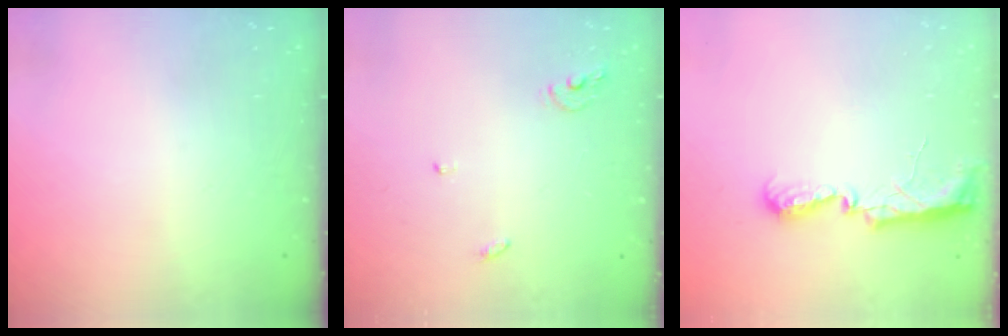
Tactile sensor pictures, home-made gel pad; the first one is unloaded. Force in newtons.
{"total": 5.2, "press": 5.2, "slide": 0.4}
{"total": 11.5, "press": 10.2, "slide": 5.3}